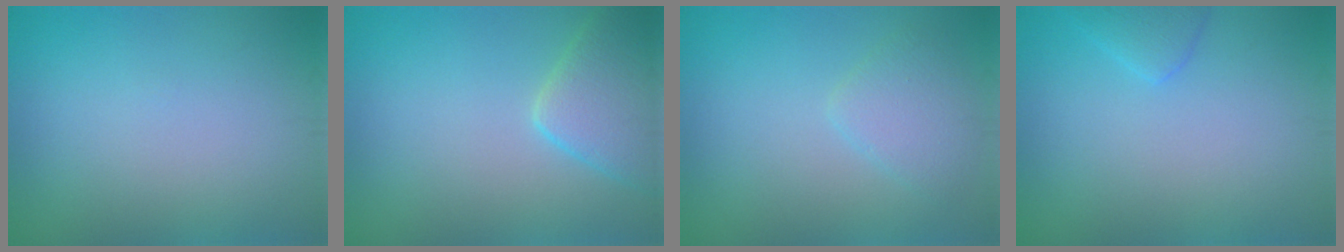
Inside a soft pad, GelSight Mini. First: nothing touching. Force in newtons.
{"total": 5.2, "press": 5.2, "slide": 0.4}
{"total": 2.5, "press": 2.5, "slide": 0.2}
{"total": 1.7, "press": 1.7, "slide": 0.1}